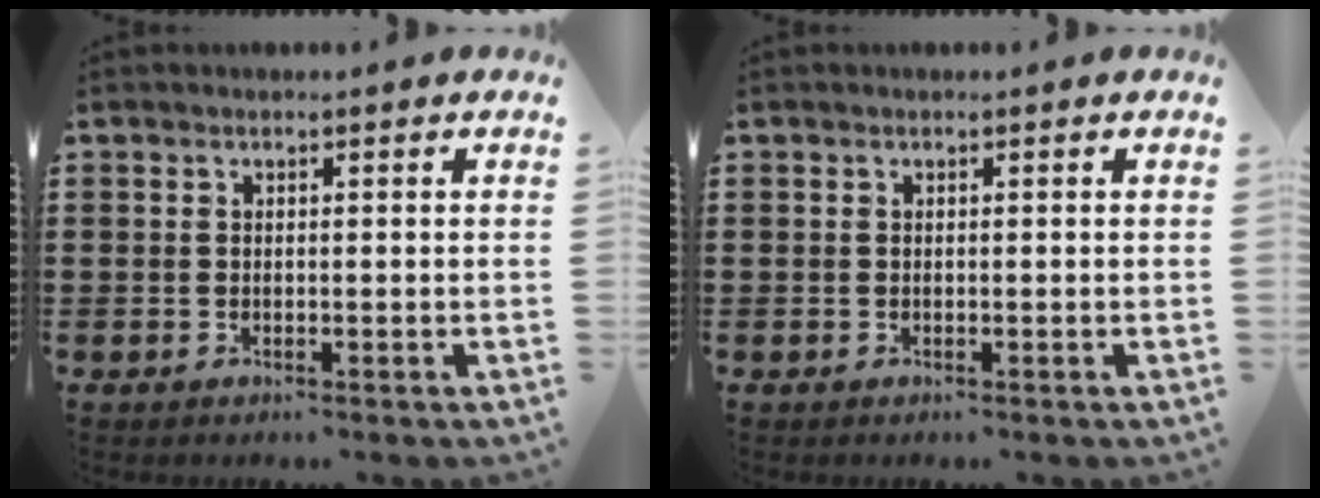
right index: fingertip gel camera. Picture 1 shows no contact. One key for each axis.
{"total": 0.0}